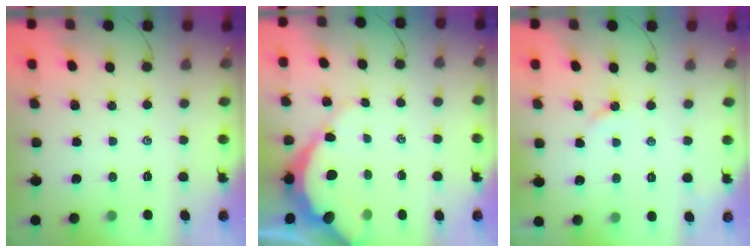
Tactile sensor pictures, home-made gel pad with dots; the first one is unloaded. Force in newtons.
{"total": 9.9, "press": 9.8, "slide": 1.1}
{"total": 2.0, "press": 2.0, "slide": 0.3}